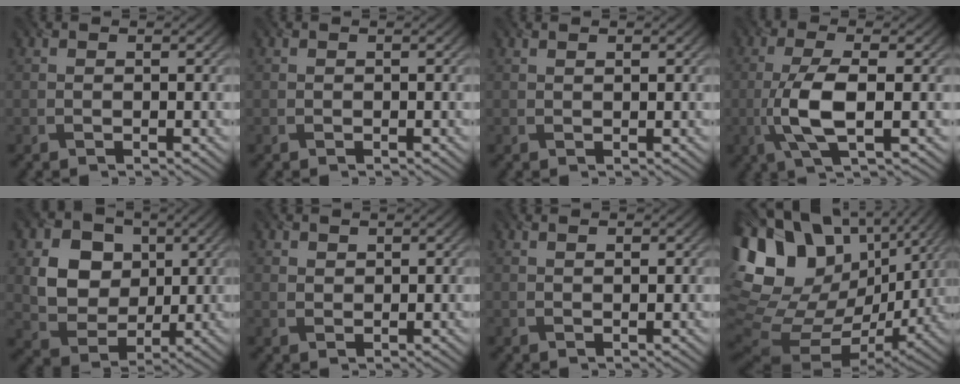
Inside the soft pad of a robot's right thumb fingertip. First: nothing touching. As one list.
[{"total": 0.0}, {"total": 0.8, "force": [0.5, 0.1, 0.5], "torque": [-0.011, 0.002, 0.010]}, {"total": 6.6, "force": [-1.0, 1.9, 6.3], "torque": [-0.134, 0.003, -0.025]}, {"total": 9.4, "force": [2.9, 7.5, 4.7], "torque": [-0.134, -0.005, 0.058]}, {"total": 1.3, "force": [1.1, 0.7, 0.3], "torque": [-0.009, -0.001, 0.026]}, {"total": 1.1, "force": [0.7, 0.2, 0.7], "torque": [-0.013, -0.001, 0.016]}, {"total": 19.5, "force": [6.2, 12.9, 13.3], "torque": [-0.288, 0.028, 0.148]}]